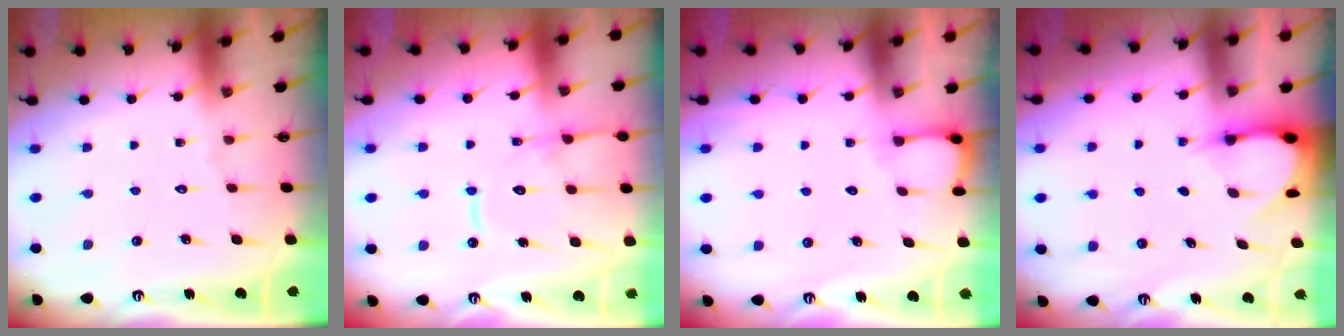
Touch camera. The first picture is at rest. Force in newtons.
{"total": 13.1, "press": 13.1, "slide": 1.4}
{"total": 2.7, "press": 2.7, "slide": 0.3}
{"total": 3.3, "press": 3.3, "slide": 0.3}